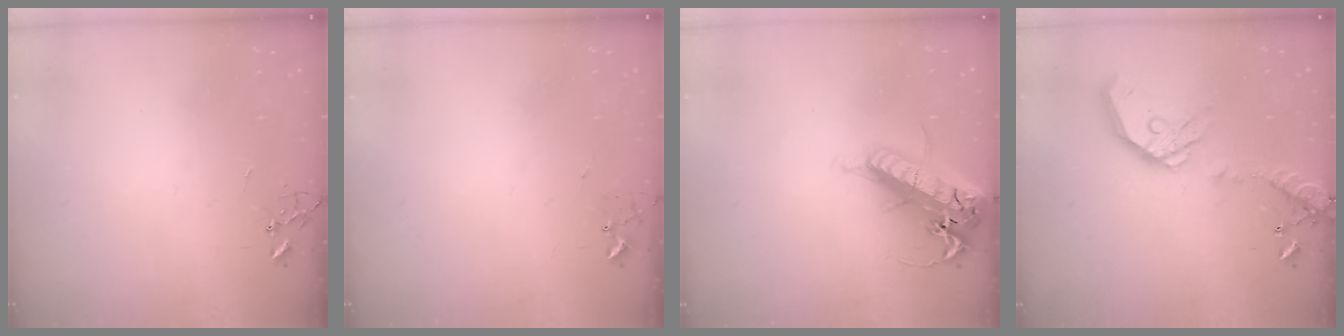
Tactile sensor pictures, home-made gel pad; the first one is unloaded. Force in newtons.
{"total": 5.4, "press": 5.4, "slide": 0.7}
{"total": 26.2, "press": 25.6, "slide": 5.5}
{"total": 18.1, "press": 17.8, "slide": 3.3}